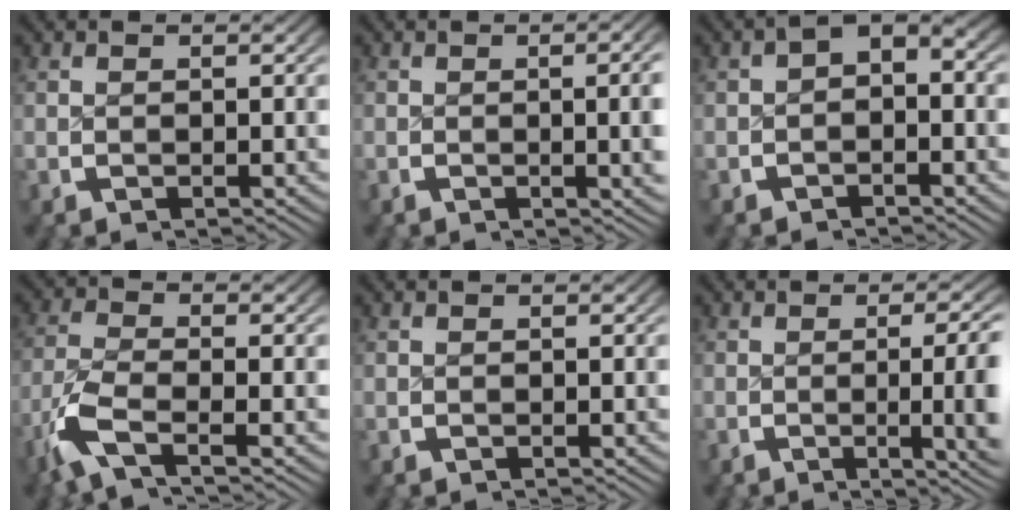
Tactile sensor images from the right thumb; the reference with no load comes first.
{"total": 3.9, "force": [-0.5, 0.9, 3.8], "torque": [-0.035, 0.012, -0.015]}
{"total": 2.1, "force": [-0.4, 1.4, 1.6], "torque": [-0.023, -0.004, -0.008]}
{"total": 5.8, "force": [-2.7, 2.9, 4.1], "torque": [-0.109, -0.010, -0.050]}
{"total": 0.0}
{"total": 5.7, "force": [-1.3, 1.4, 5.4], "torque": [-0.071, 0.000, -0.022]}